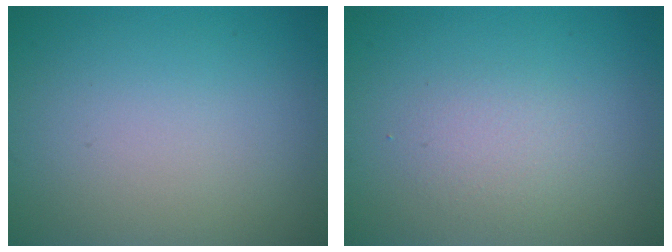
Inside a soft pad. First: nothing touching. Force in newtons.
{"total": 1.7, "press": 1.7, "slide": 0.1}